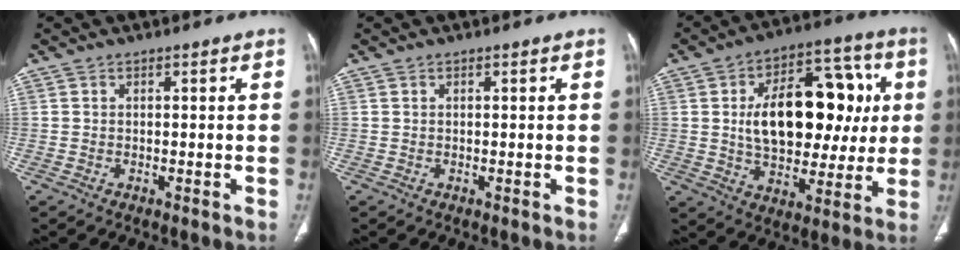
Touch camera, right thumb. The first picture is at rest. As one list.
[{"total": 0.0}, {"total": 22.8, "force": [2.9, 13.6, 18.0], "torque": [-0.232, 0.018, 0.049]}]